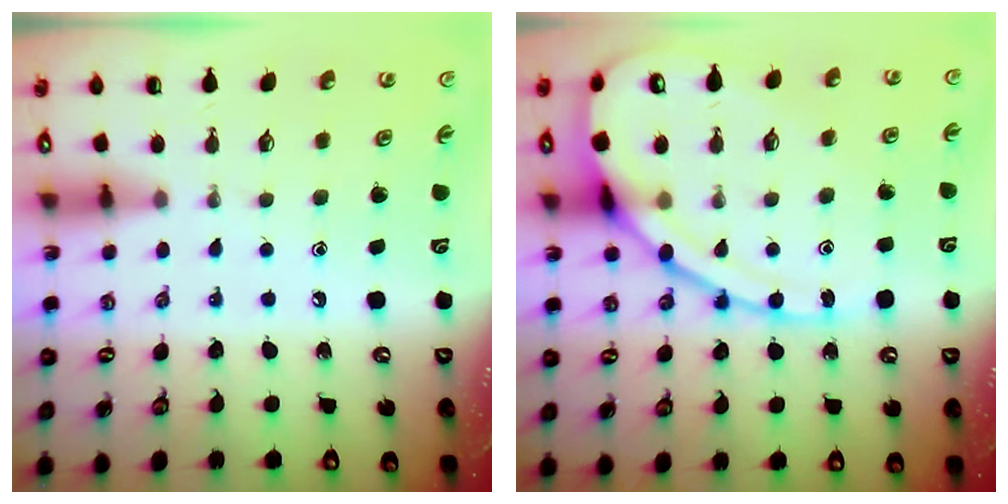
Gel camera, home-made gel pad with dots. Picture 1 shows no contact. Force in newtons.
{"total": 16.4, "press": 16.3, "slide": 1.5}